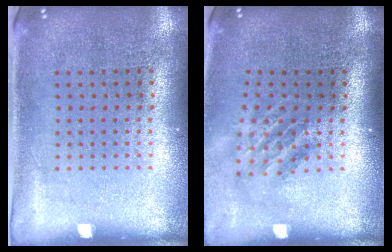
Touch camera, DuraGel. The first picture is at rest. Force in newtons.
{"total": 1.8, "press": 1.2, "slide": 1.2}